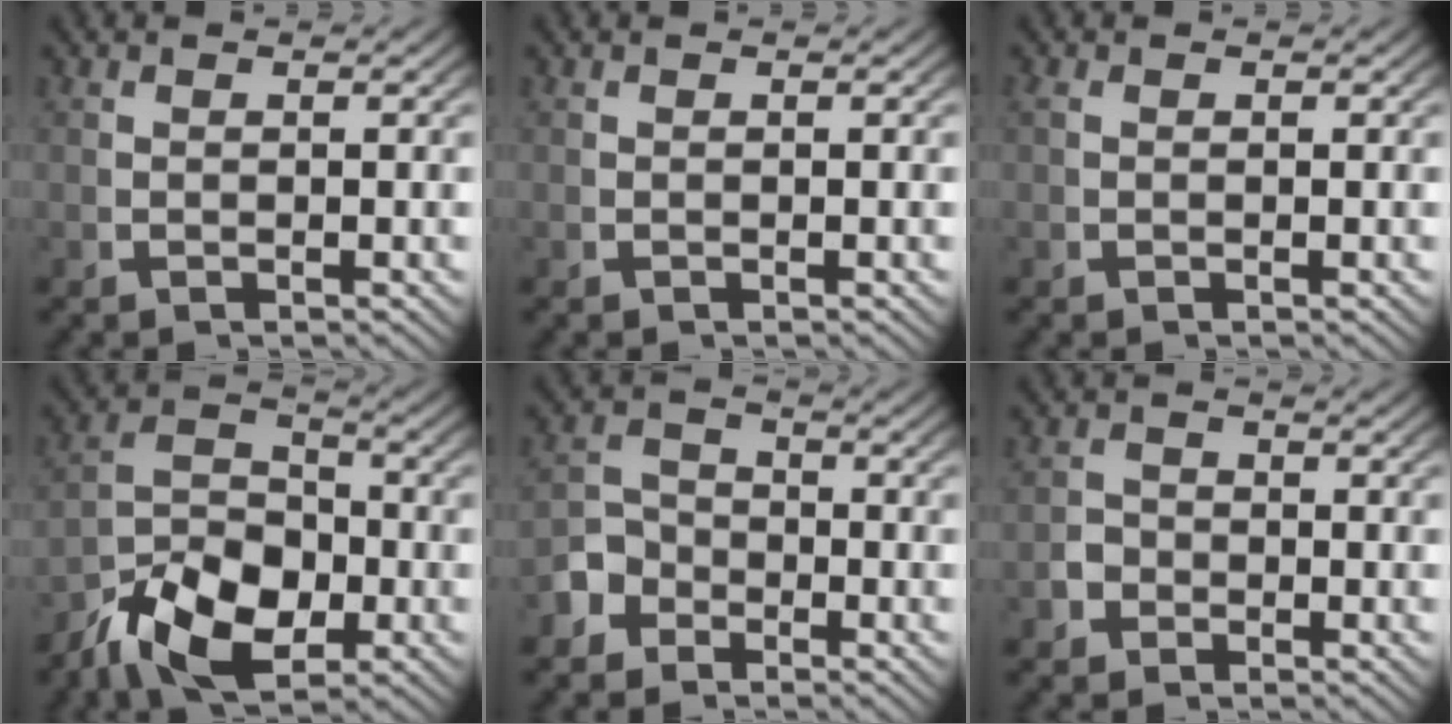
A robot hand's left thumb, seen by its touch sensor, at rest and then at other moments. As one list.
[{"total": 0.0}, {"total": 0.5, "force": [0.1, 0.4, 0.3], "torque": [-0.011, -0.003, 0.005]}, {"total": 9.3, "force": [-2.9, 6.1, 6.3], "torque": [-0.108, -0.028, -0.047]}, {"total": 4.3, "force": [-2.3, 3.4, 1.3], "torque": [-0.017, -0.012, -0.040]}, {"total": 2.0, "force": [-0.9, 1.7, 0.4], "torque": [-0.001, -0.003, -0.022]}]